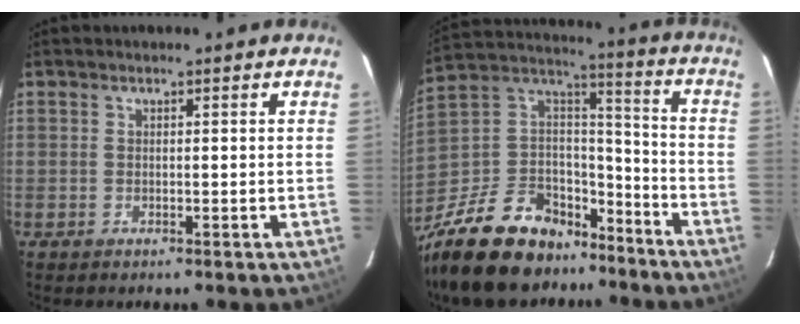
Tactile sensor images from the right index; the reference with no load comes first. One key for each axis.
{"total": 24.7, "fx": -17.2, "fy": 13.7, "fz": 11.2, "tx": -0.260, "ty": 0.046, "tz": -0.271}